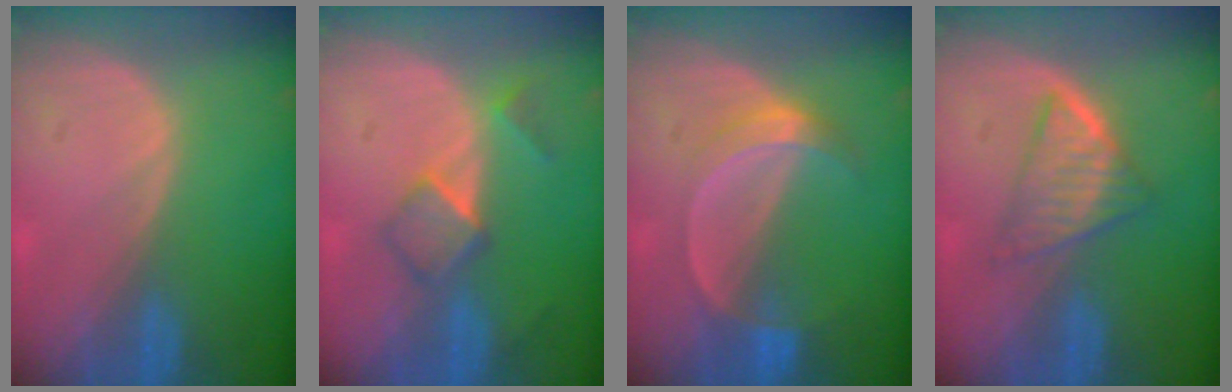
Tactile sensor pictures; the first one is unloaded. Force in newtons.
{"total": 5.0, "press": 4.4, "slide": 2.4}
{"total": 5.3, "press": 4.8, "slide": 2.3}
{"total": 5.4, "press": 5.1, "slide": 1.5}